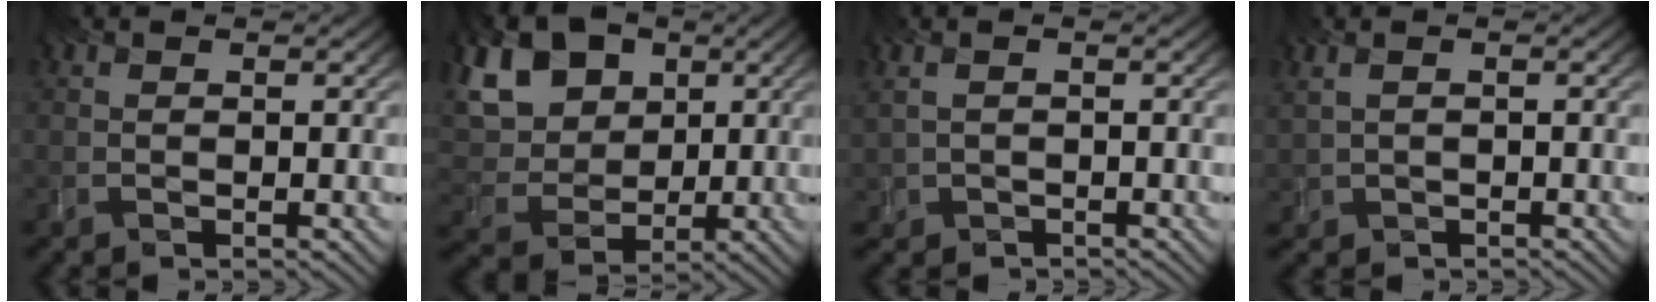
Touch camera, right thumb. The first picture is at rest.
{"total": 11.7, "force": [3.9, 9.2, 6.0], "torque": [-0.169, 0.027, 0.084]}
{"total": 0.7, "force": [0.1, 0.6, 0.5], "torque": [-0.021, -0.001, 0.013]}
{"total": 0.8, "force": [0.5, 0.5, 0.5], "torque": [-0.020, 0.005, 0.020]}